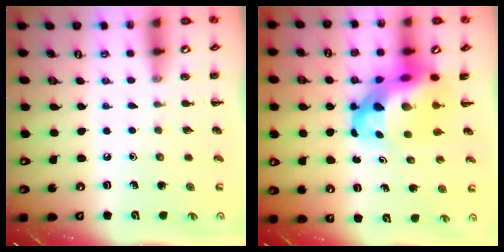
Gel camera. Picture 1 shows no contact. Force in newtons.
{"total": 10.8, "press": 10.4, "slide": 2.9}